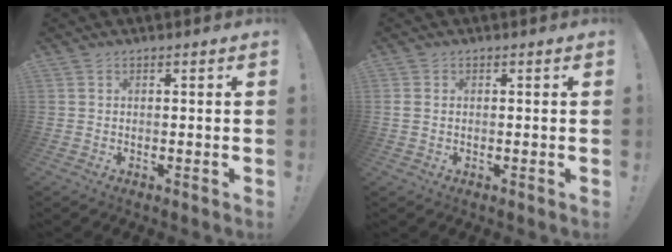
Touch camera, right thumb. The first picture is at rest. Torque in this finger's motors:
{"motor_torque": [-0.04, -0.06, -0.13, 0.08, 0.07]}